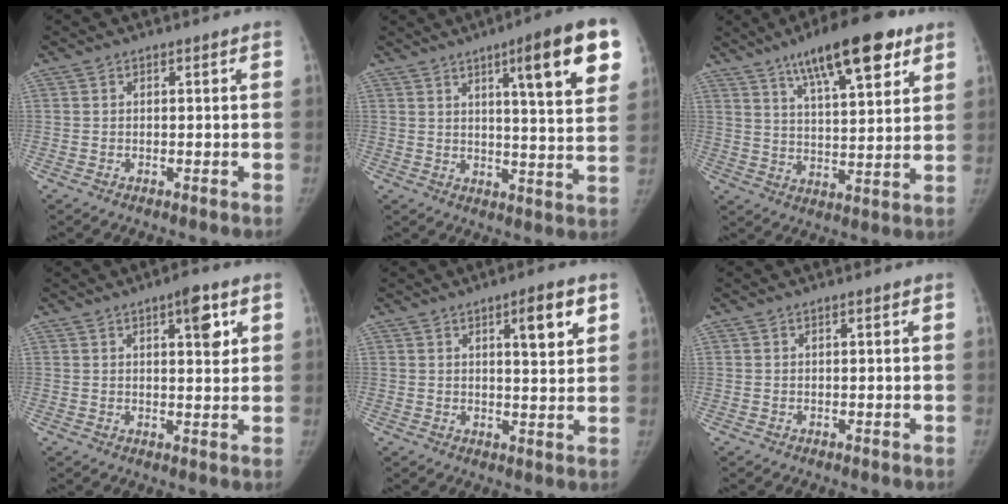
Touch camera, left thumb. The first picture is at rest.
{"total": 16.2, "force": [7.6, 2.5, 14.1], "torque": [-0.170, -0.026, 0.102]}
{"total": 16.8, "force": [10.0, 5.2, 12.5], "torque": [-0.164, -0.036, 0.159]}
{"total": 5.7, "force": [2.7, 2.0, 4.6], "torque": [-0.046, -0.010, 0.035]}
{"total": 6.9, "force": [3.4, 1.7, 5.8], "torque": [-0.072, -0.018, 0.047]}
{"total": 0.0}